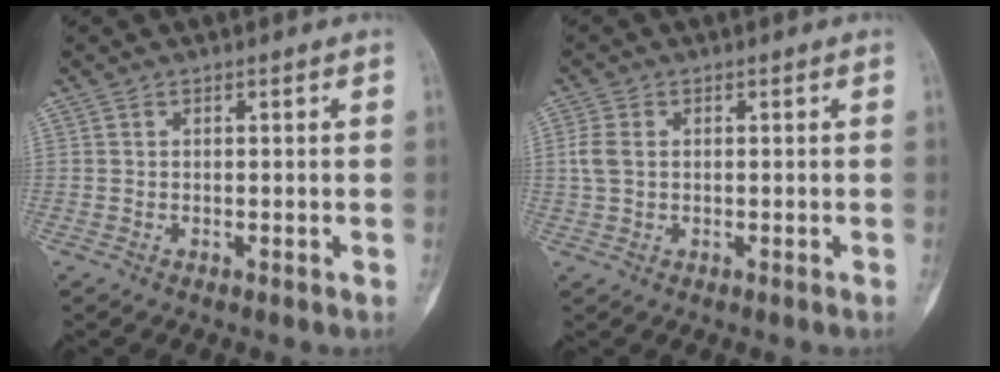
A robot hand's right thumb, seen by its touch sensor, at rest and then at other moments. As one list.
[{"total": 3.2, "force": [0.2, 2.2, 2.4], "torque": [-0.065, 0.005, 0.002]}]